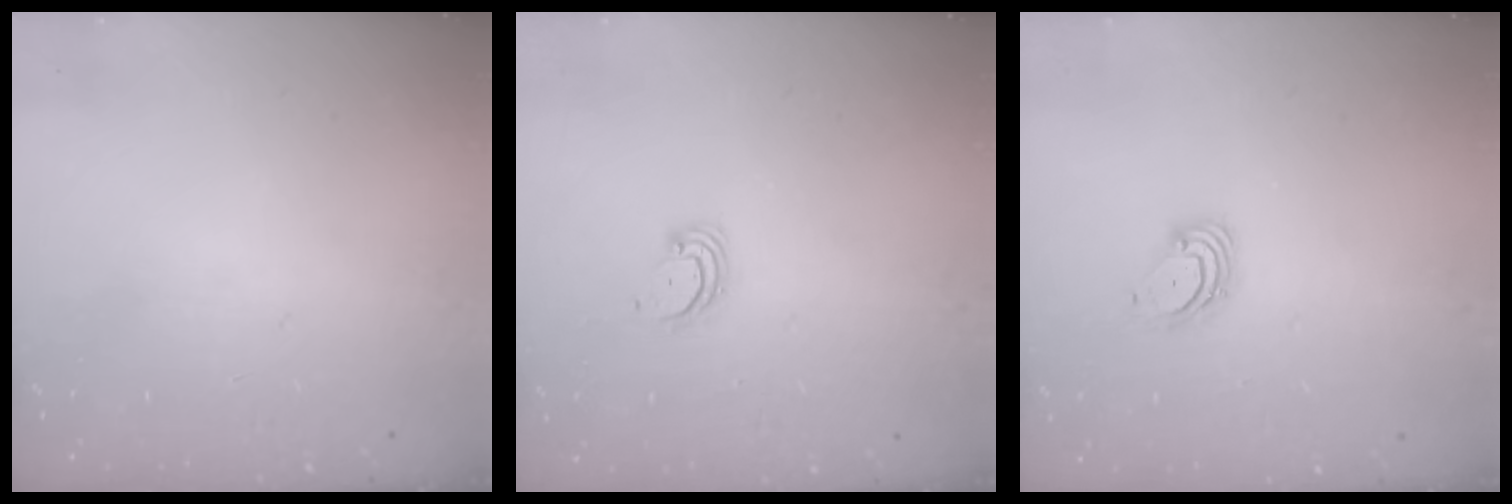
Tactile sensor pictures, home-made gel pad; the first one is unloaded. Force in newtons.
{"total": 2.8, "press": 2.8, "slide": 0.2}
{"total": 3.6, "press": 3.6, "slide": 0.3}